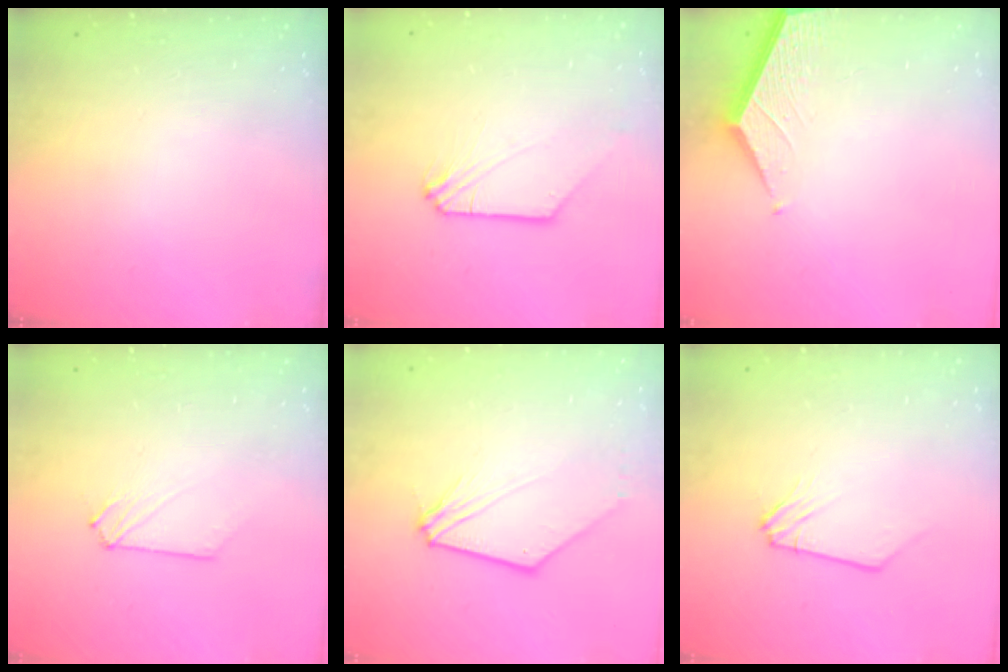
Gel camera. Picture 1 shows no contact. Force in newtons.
{"total": 0.7, "press": 0.6, "slide": 0.3}
{"total": 3.6, "press": 3.6, "slide": 0.3}
{"total": 0.8, "press": 0.8, "slide": 0.2}
{"total": 7.9, "press": 7.8, "slide": 1.3}
{"total": 0.0}